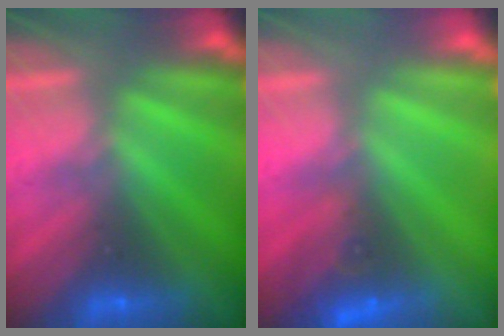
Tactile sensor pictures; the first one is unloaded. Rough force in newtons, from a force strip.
{"total": 2.6}